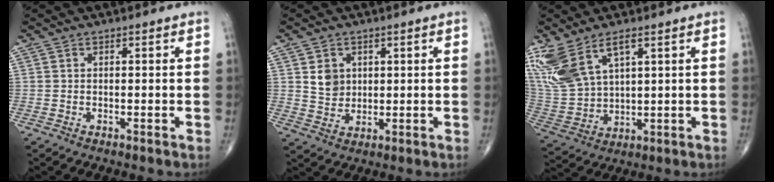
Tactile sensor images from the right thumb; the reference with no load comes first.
{"total": 4.7, "force": [1.4, 3.9, 2.3], "torque": [-0.020, -0.010, 0.030]}
{"total": 13.4, "force": [7.2, 6.2, 9.5], "torque": [-0.212, -0.021, 0.163]}